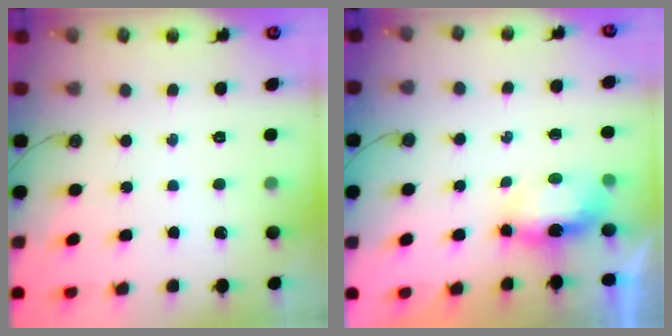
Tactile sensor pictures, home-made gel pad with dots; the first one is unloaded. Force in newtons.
{"total": 15.3, "press": 8.5, "slide": 12.7}